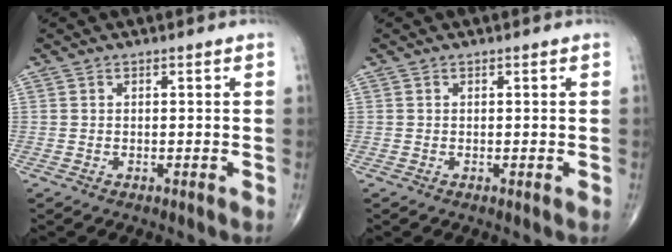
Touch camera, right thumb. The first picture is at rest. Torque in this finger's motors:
{"motor_torque": [0.38, 0.31, 0.06, 0.05, 0.01]}